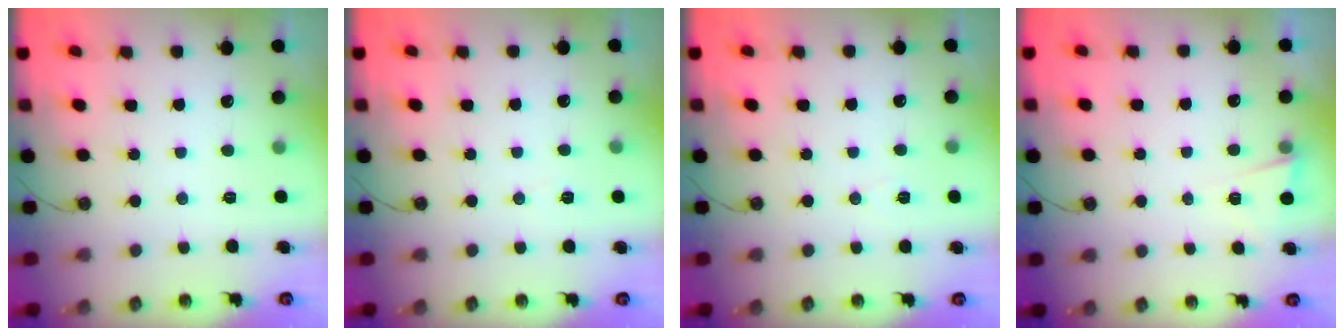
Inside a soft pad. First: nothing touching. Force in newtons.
{"total": 5.0, "press": 2.6, "slide": 4.3}
{"total": 5.4, "press": 3.0, "slide": 4.5}
{"total": 2.8, "press": 2.3, "slide": 1.6}